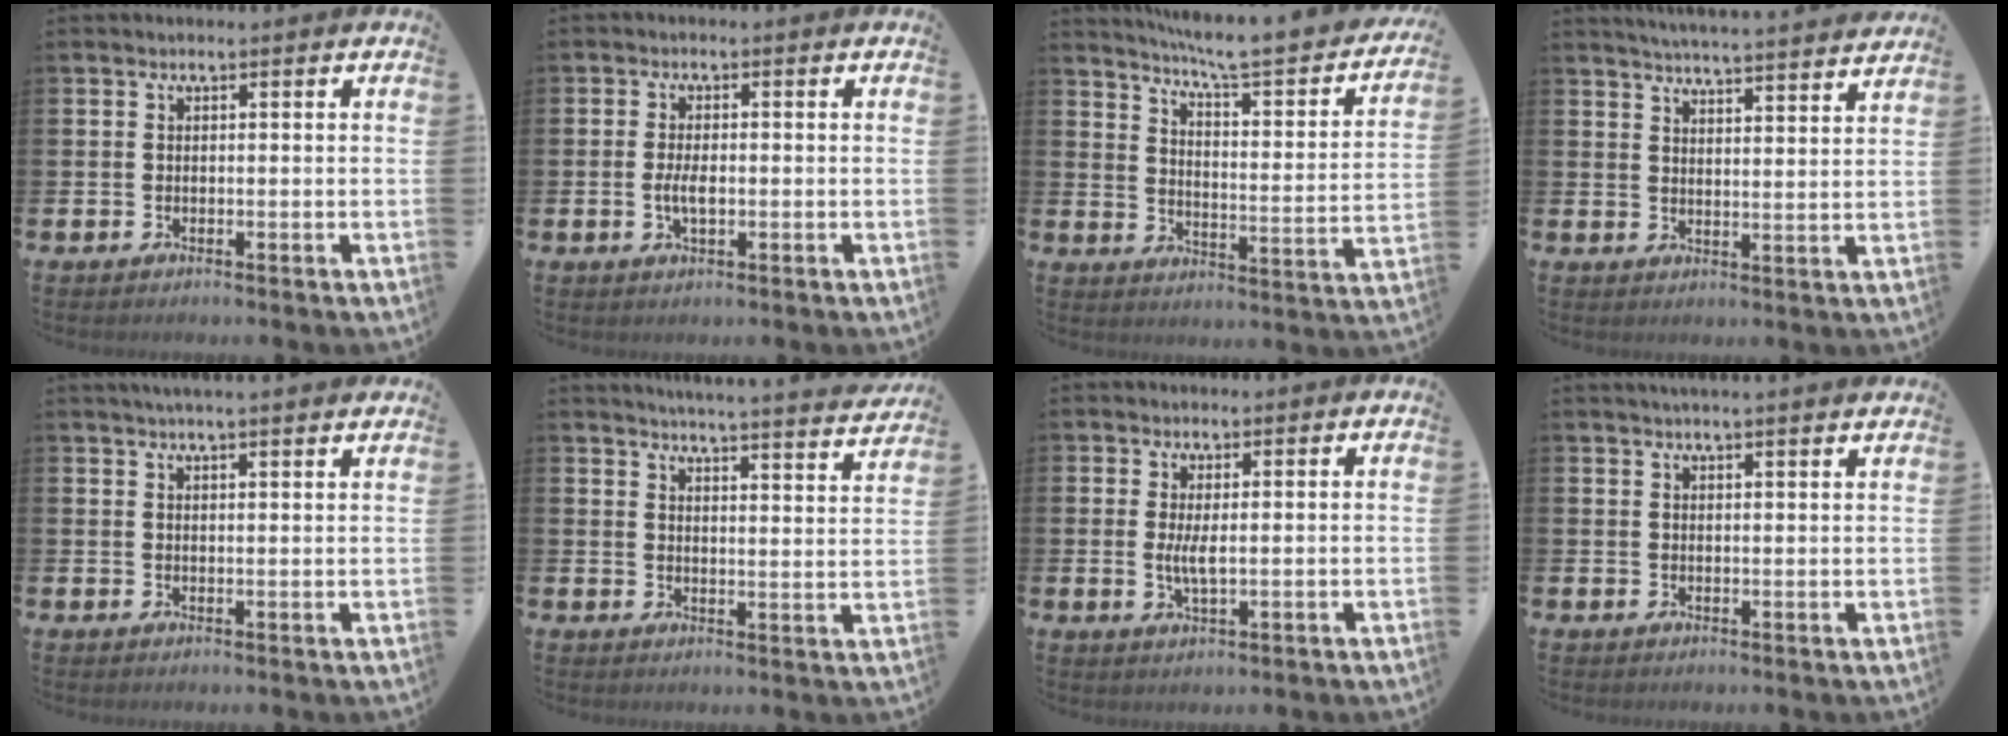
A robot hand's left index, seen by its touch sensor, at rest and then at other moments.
{"total": 2.9, "force": [-0.4, 1.3, 2.6], "torque": [-0.044, -0.001, -0.007]}
{"total": 6.5, "force": [5.8, 0.0, 3.0], "torque": [-0.066, -0.055, 0.087]}
{"total": 5.2, "force": [5.1, -0.7, 0.6], "torque": [-0.021, -0.037, 0.088]}
{"total": 3.0, "force": [2.9, -0.3, 0.8], "torque": [-0.009, -0.012, 0.050]}
{"total": 4.7, "force": [4.6, -0.7, 0.6], "torque": [-0.015, -0.043, 0.076]}
{"total": 2.7, "force": [0.5, 0.7, 2.5], "torque": [-0.046, -0.001, 0.008]}
{"total": 2.3, "force": [2.2, -0.3, 0.4], "torque": [-0.007, -0.009, 0.041]}